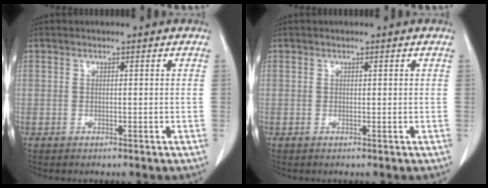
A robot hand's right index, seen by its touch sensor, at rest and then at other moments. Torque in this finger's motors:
{"motor_torque": [0.14, -0.05, 0.09, 0.01]}